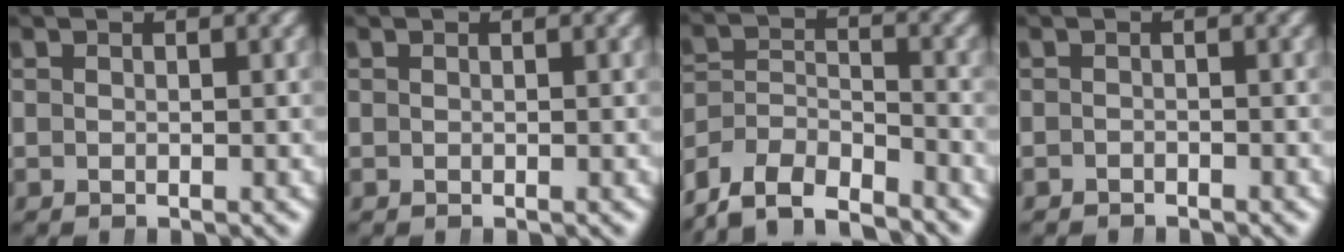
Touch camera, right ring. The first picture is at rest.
{"total": 0.0}
{"total": 8.5, "force": [-6.1, 5.2, 2.8], "torque": [-0.078, -0.041, -0.097]}
{"total": 1.0, "force": [-1.0, -0.1, -0.2], "torque": [-0.003, -0.013, -0.010]}